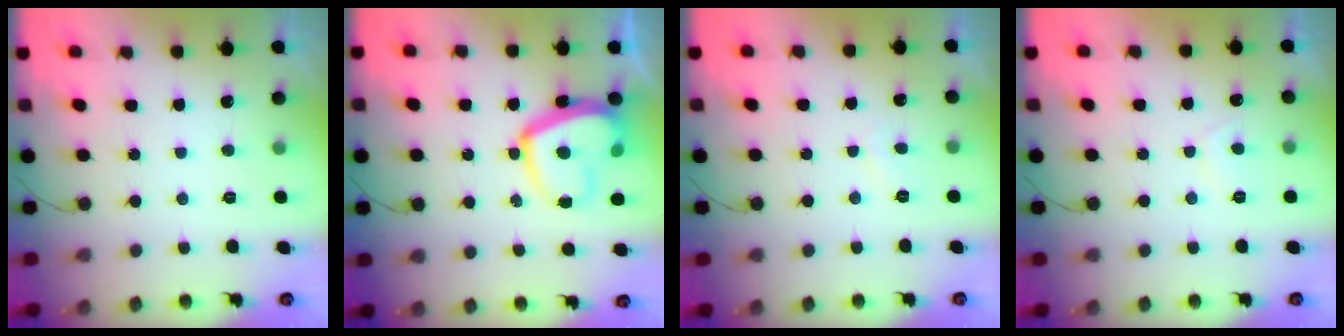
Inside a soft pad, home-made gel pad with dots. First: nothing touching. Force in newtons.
{"total": 14.8, "press": 14.7, "slide": 1.4}
{"total": 2.1, "press": 2.0, "slide": 0.5}
{"total": 2.6, "press": 2.5, "slide": 0.6}